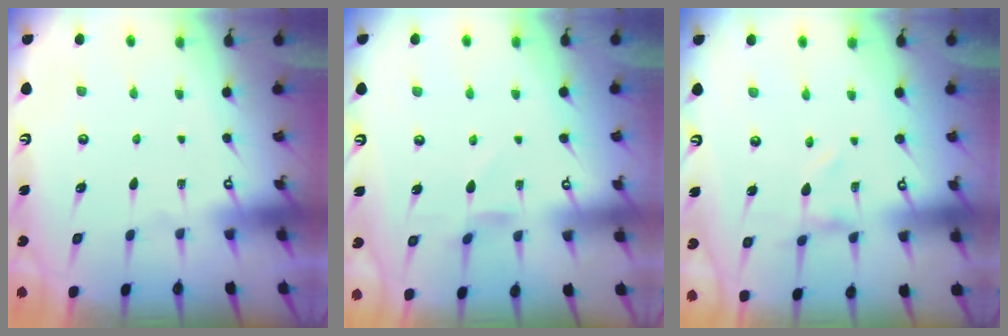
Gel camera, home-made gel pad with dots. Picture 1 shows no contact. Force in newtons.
{"total": 1.7, "press": 1.7, "slide": 0.4}
{"total": 0.0}